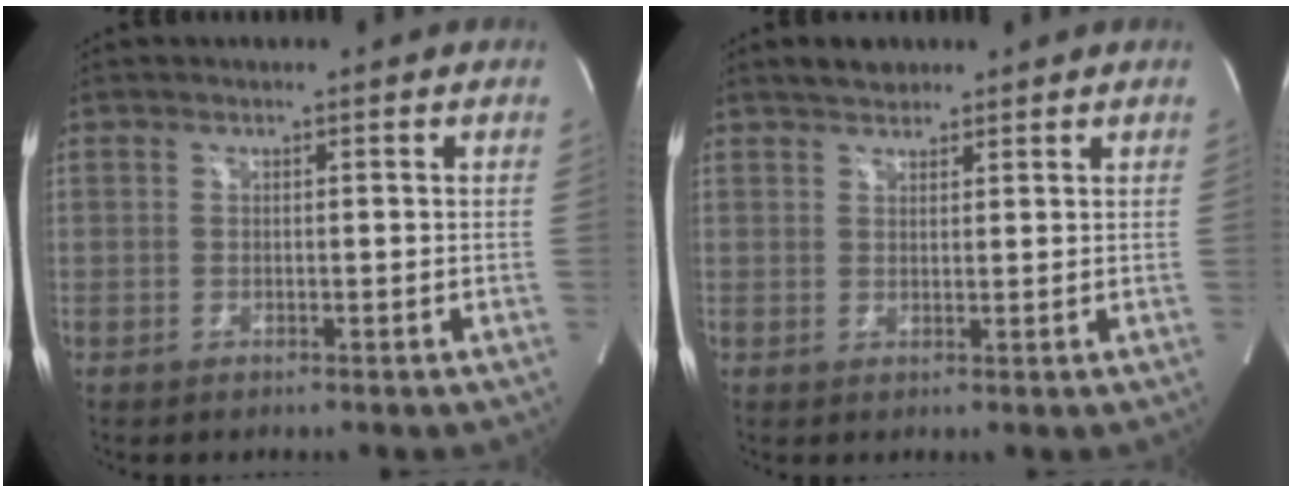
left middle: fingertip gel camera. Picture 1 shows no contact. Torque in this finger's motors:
{"motor_torque": [0.03, -0.02, -0.06, -0.01]}